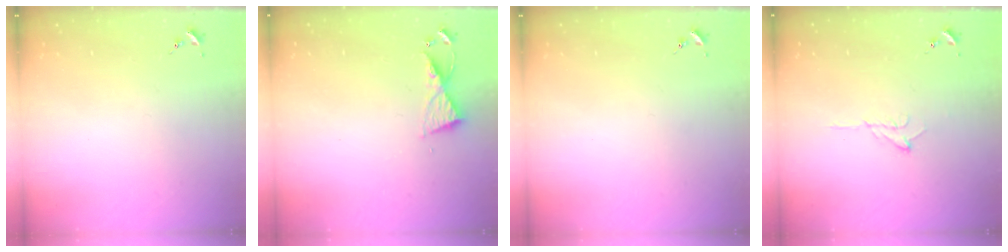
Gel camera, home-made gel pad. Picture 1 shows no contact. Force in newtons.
{"total": 6.0, "press": 6.0, "slide": 0.6}
{"total": 0.0}
{"total": 6.5, "press": 6.5, "slide": 0.8}